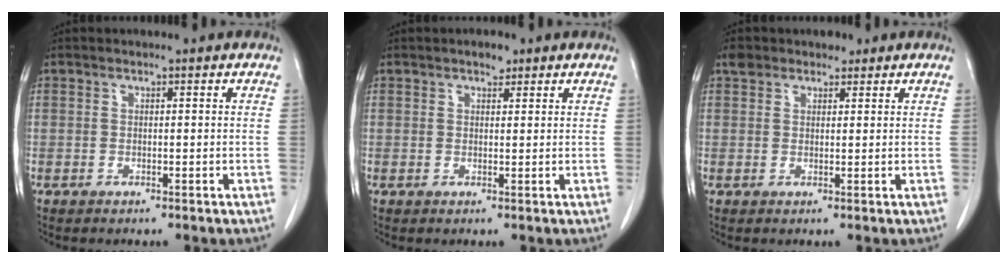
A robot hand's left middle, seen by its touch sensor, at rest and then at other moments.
{"total": 1.5, "force": [1.1, 0.7, 0.8], "torque": [-0.014, 0.000, 0.016]}
{"total": 3.0, "force": [2.1, 2.0, 0.6], "torque": [-0.009, 0.012, 0.033]}